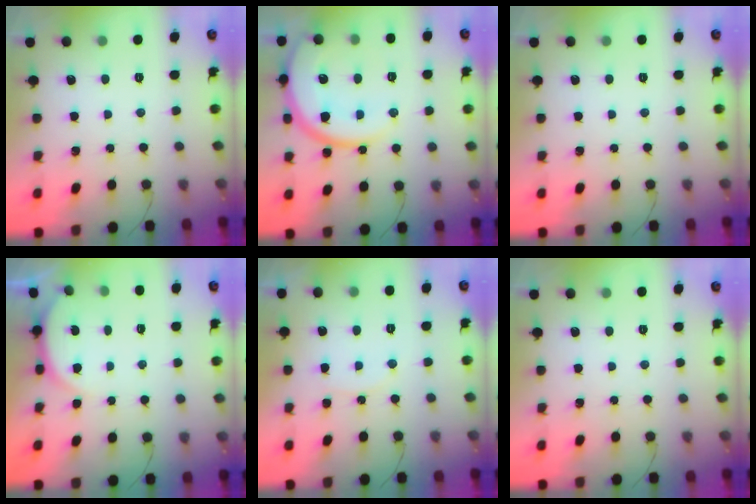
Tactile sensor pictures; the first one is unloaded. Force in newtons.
{"total": 15.9, "press": 15.8, "slide": 1.5}
{"total": 0.0}
{"total": 4.5, "press": 4.4, "slide": 0.6}
{"total": 5.1, "press": 5.0, "slide": 0.4}
{"total": 0.0}